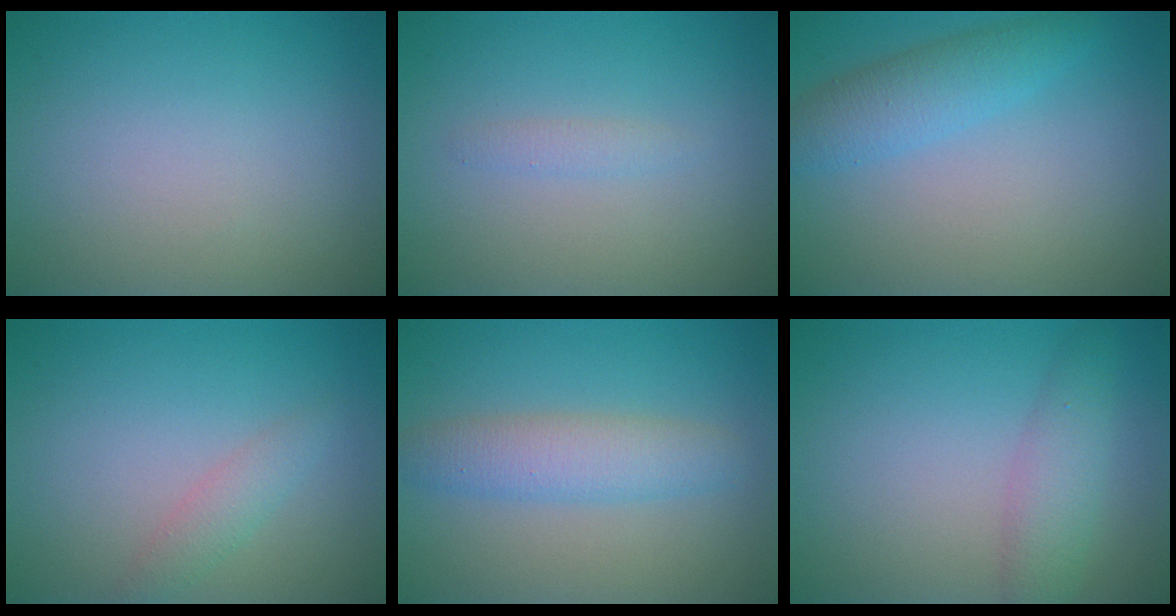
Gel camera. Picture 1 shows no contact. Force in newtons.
{"total": 0.9, "press": 0.9, "slide": 0.0}
{"total": 3.4, "press": 3.4, "slide": 0.1}
{"total": 1.6, "press": 1.6, "slide": 0.1}
{"total": 3.6, "press": 3.6, "slide": 0.1}
{"total": 2.9, "press": 2.9, "slide": 0.1}